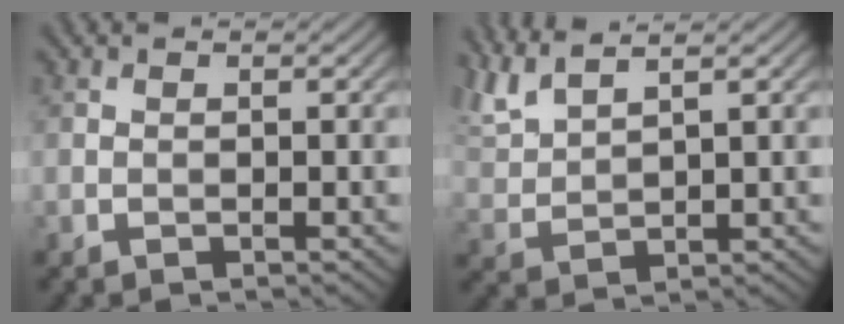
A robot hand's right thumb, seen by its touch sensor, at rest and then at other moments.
{"total": 6.1, "force": [4.7, 1.4, 3.6], "torque": [-0.097, 0.020, 0.102]}